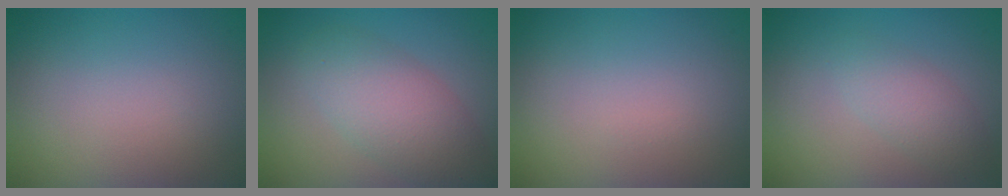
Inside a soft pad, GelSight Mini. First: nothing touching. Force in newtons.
{"total": 5.4, "press": 5.4, "slide": 0.4}
{"total": 0.0}
{"total": 2.5, "press": 2.5, "slide": 0.0}